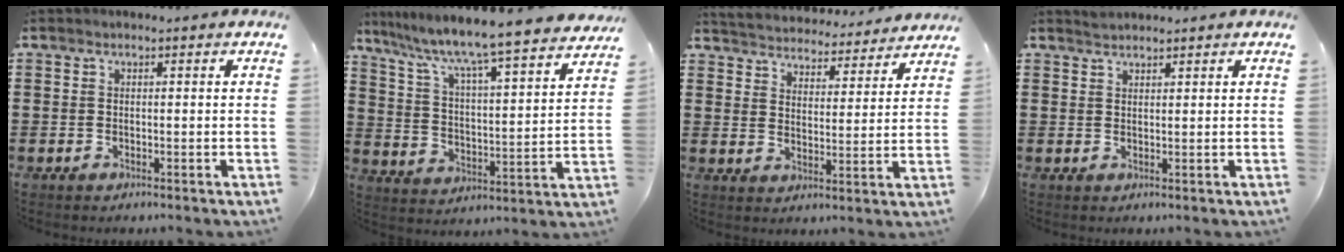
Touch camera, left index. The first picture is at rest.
{"total": 6.9, "force": [6.2, -0.6, 2.9], "torque": [-0.085, -0.059, 0.095]}
{"total": 4.4, "force": [4.3, -0.1, -0.4], "torque": [-0.020, -0.038, 0.072]}
{"total": 1.4, "force": [1.4, 0.0, 0.0], "torque": [-0.003, 0.000, 0.028]}